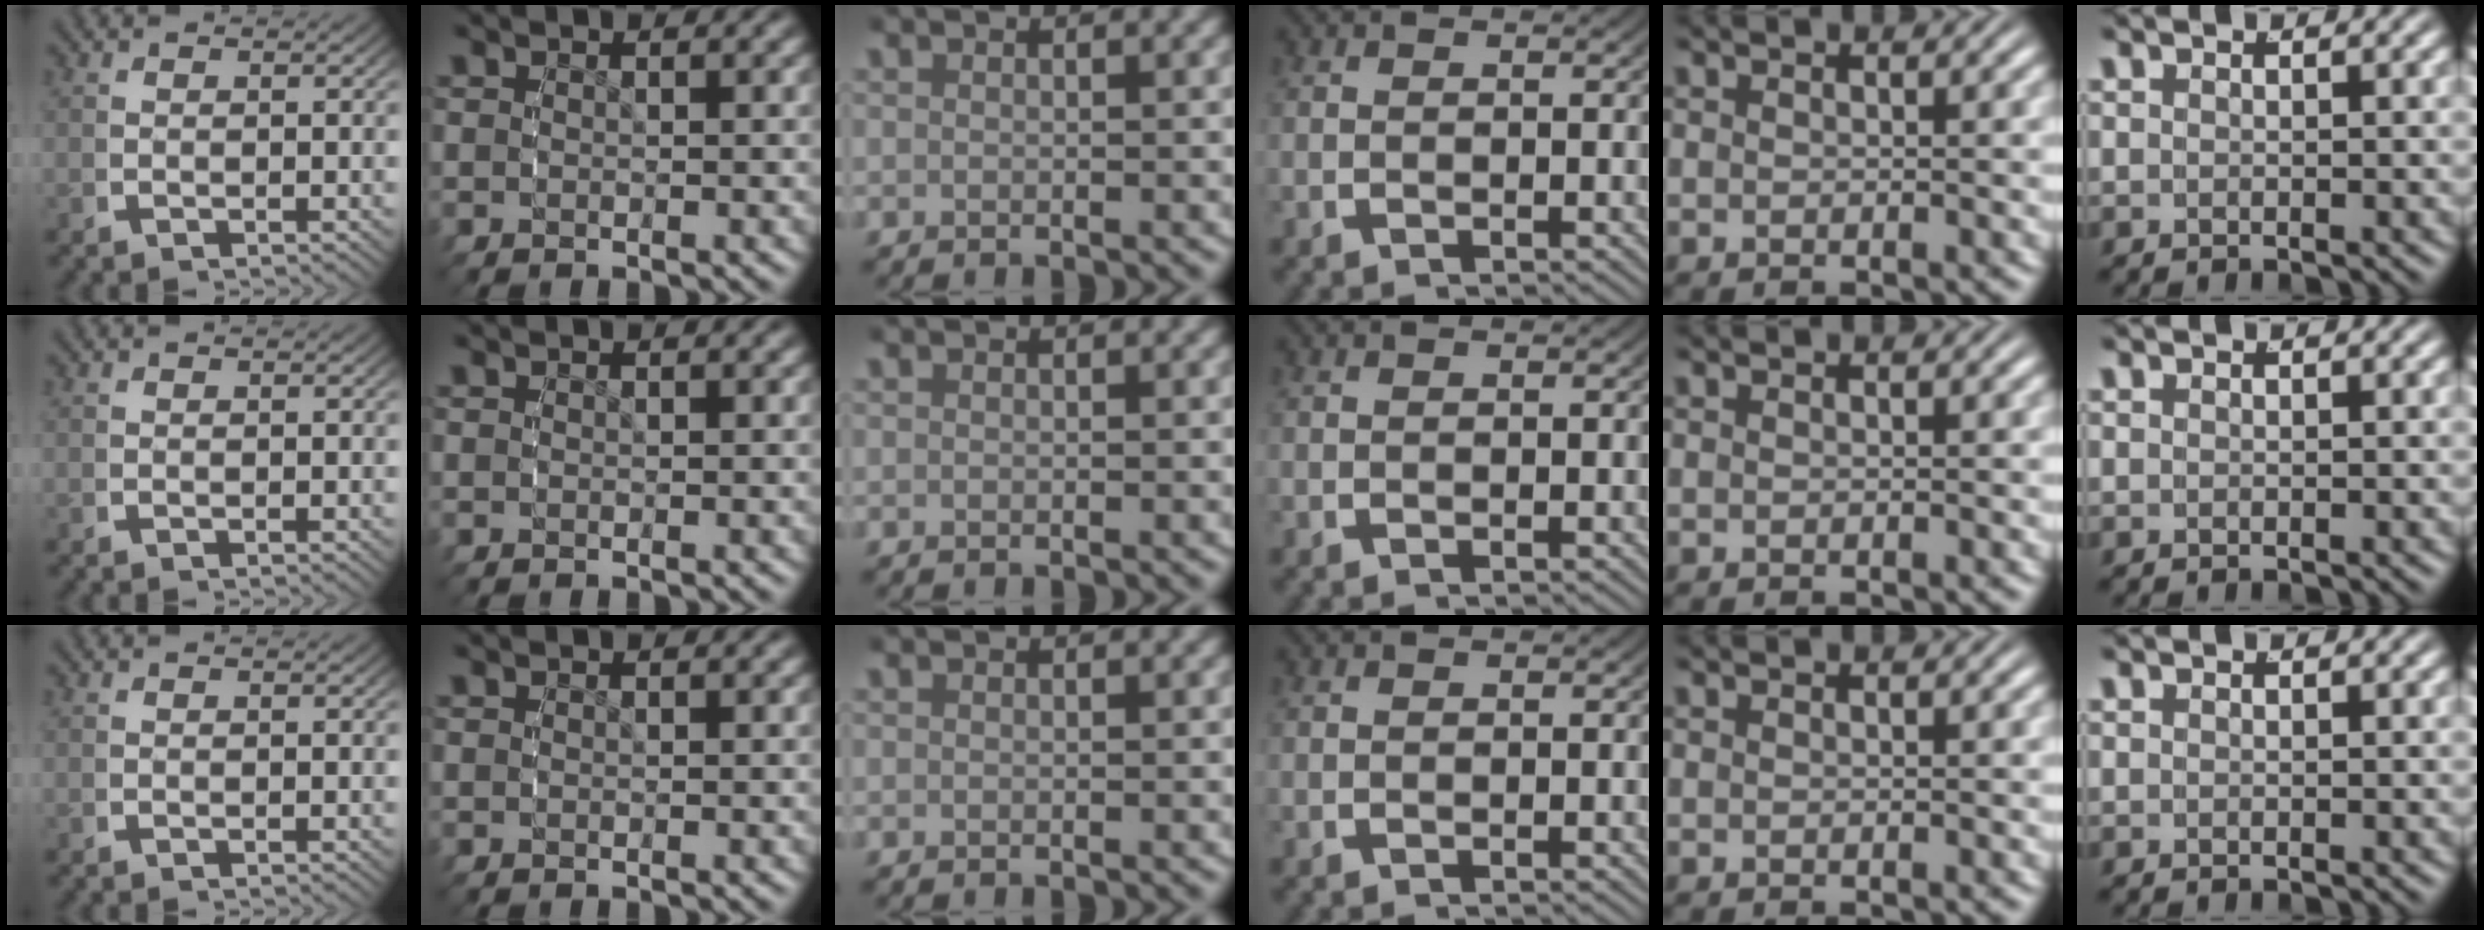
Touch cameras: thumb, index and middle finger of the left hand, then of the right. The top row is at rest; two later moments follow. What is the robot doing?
{"motion": "reach", "object": "backpack"}